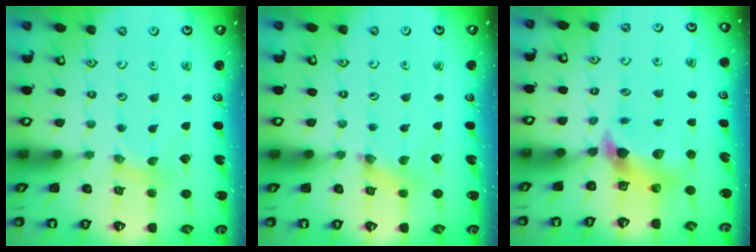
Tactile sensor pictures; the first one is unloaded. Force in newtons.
{"total": 1.5, "press": 1.4, "slide": 0.3}
{"total": 5.9, "press": 5.9, "slide": 0.9}